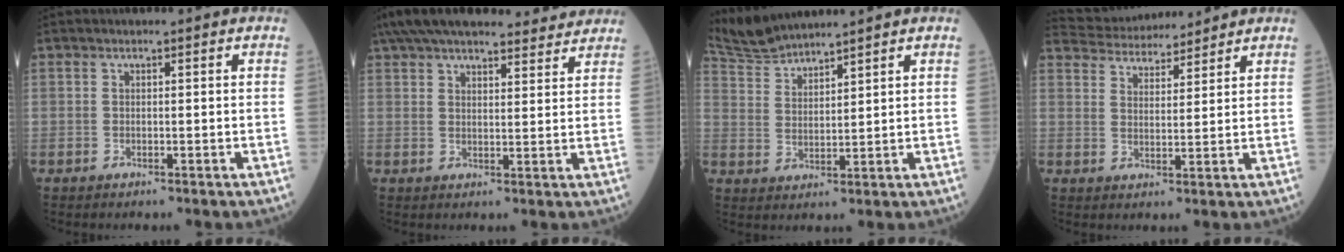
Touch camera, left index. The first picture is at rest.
{"total": 21.5, "force": [18.9, 4.9, 9.0], "torque": [-0.158, 0.049, 0.266]}
{"total": 6.0, "force": [5.9, -0.5, 0.5], "torque": [-0.030, 0.011, 0.130]}
{"total": 10.2, "force": [9.9, 1.4, 2.3], "torque": [-0.048, 0.023, 0.160]}